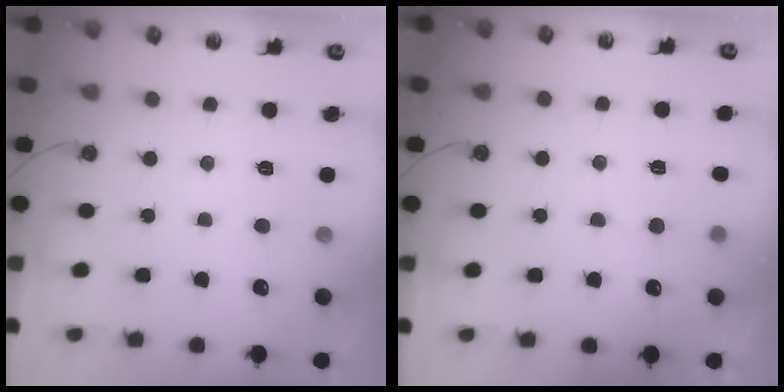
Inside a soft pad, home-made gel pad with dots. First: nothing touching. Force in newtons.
{"total": 5.2, "press": 5.1, "slide": 1.1}